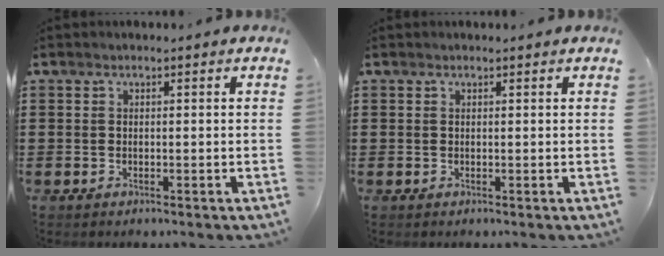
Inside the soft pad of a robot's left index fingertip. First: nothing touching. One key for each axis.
{"total": 0.0}